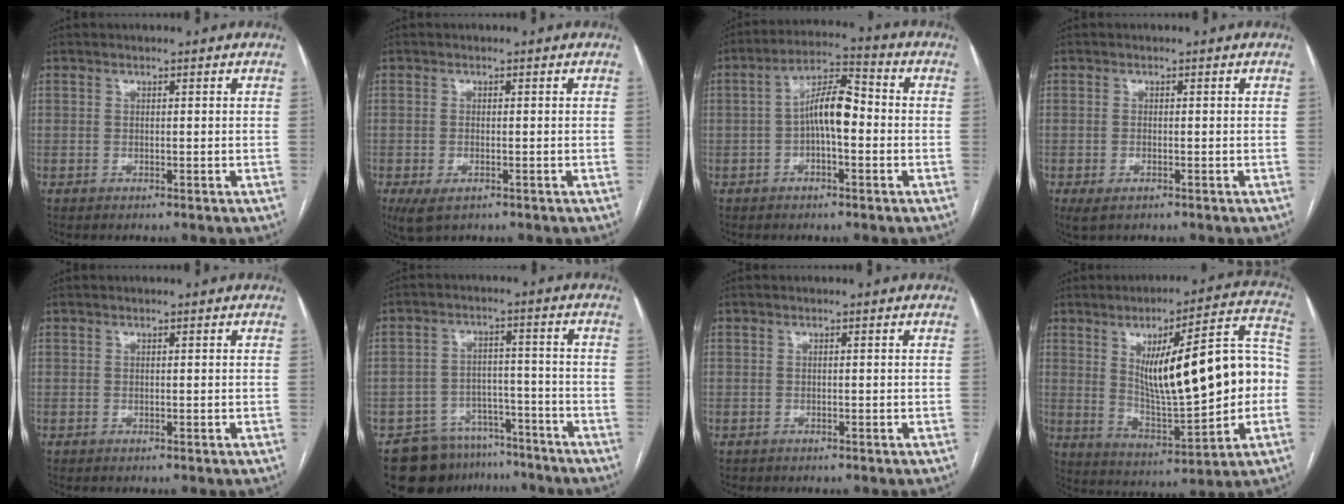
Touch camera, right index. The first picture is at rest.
{"total": 4.1, "force": [-2.3, 1.7, 3.0], "torque": [-0.059, -0.010, -0.032]}
{"total": 7.8, "force": [-0.8, 2.4, 7.4], "torque": [-0.134, 0.029, -0.017]}
{"total": 2.5, "force": [-1.4, 1.0, 1.9], "torque": [-0.037, -0.006, -0.017]}
{"total": 0.0}
{"total": 11.1, "force": [-8.9, 6.4, 1.5], "torque": [-0.012, 0.034, -0.130]}
{"total": 0.7, "force": [-0.4, 0.6, -0.1], "torque": [-0.002, 0.006, -0.007]}
{"total": 20.3, "force": [1.1, 4.4, 19.7], "torque": [-0.298, 0.029, 0.031]}